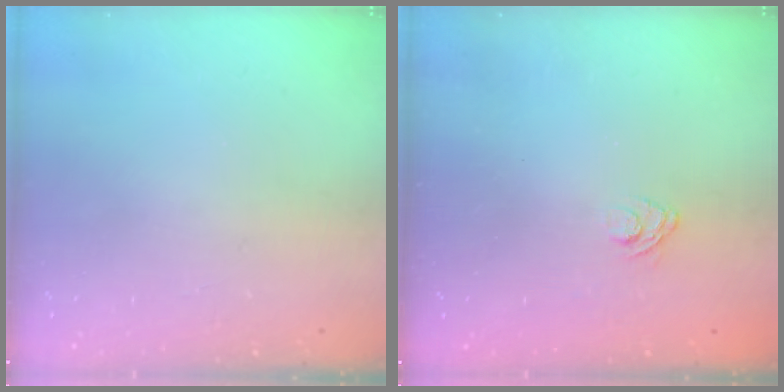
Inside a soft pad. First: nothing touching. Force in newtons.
{"total": 3.0, "press": 2.6, "slide": 1.4}